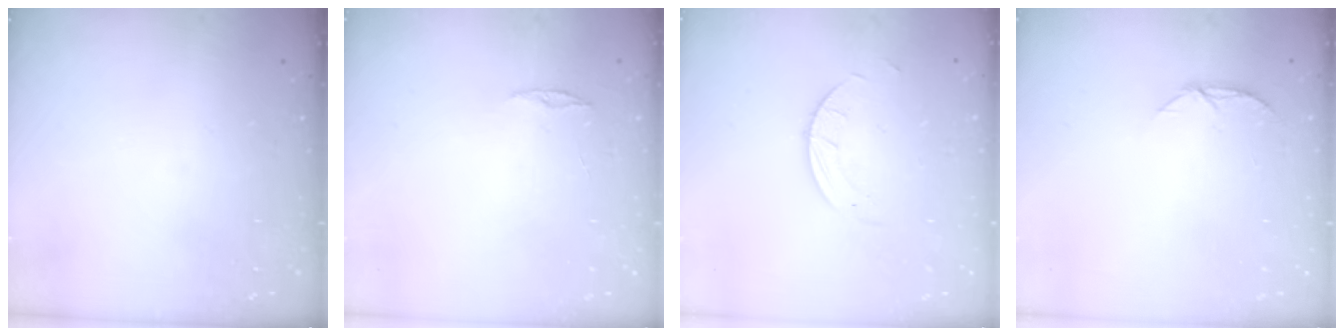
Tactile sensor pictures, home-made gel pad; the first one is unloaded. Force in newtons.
{"total": 3.0, "press": 2.9, "slide": 0.3}
{"total": 1.9, "press": 1.9, "slide": 0.1}
{"total": 5.8, "press": 5.7, "slide": 0.6}